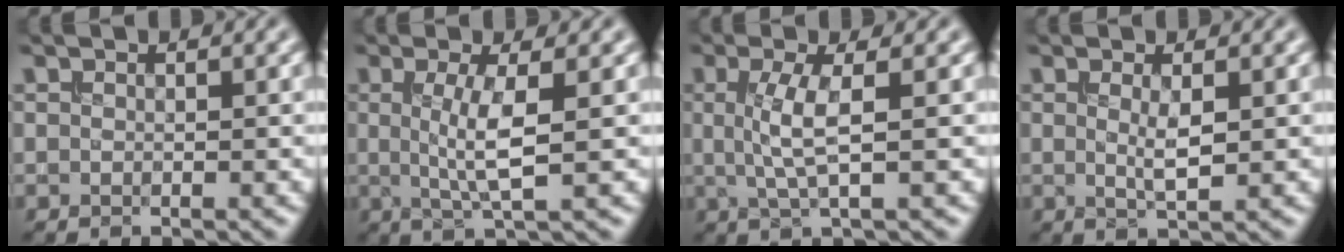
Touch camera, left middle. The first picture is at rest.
{"total": 3.7, "force": [0.2, 0.6, 3.7], "torque": [-0.072, -0.005, 0.005]}
{"total": 3.3, "force": [0.2, 0.6, 3.2], "torque": [-0.073, -0.001, 0.005]}
{"total": 1.8, "force": [0.2, 0.2, 1.8], "torque": [-0.036, -0.004, 0.008]}